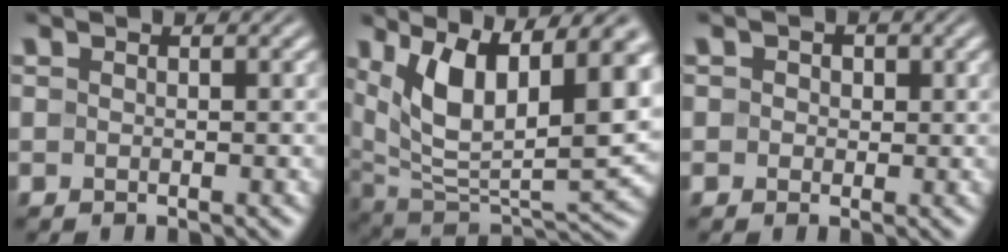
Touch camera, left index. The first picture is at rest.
{"total": 12.3, "force": [4.5, 5.2, 10.2], "torque": [-0.190, -0.003, 0.082]}
{"total": 1.8, "force": [0.6, 1.5, 0.7], "torque": [-0.004, 0.010, -0.003]}